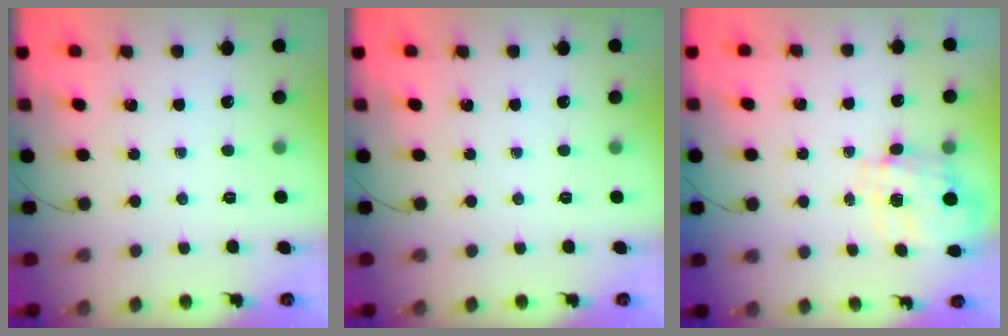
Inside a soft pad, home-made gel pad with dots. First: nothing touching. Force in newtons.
{"total": 0.0}
{"total": 3.5, "press": 3.3, "slide": 1.0}